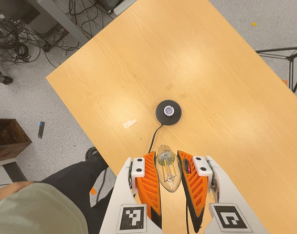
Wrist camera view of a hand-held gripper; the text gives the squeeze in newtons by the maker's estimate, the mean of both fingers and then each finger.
{"total": 22.5, "left": 25.4, "right": 19.6}